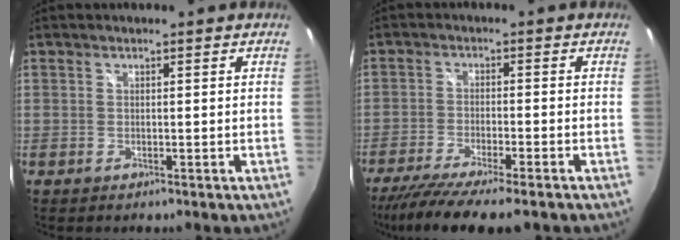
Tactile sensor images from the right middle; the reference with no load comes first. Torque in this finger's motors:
{"motor_torque": [1.11, -1.03, 0.19, 0.05]}